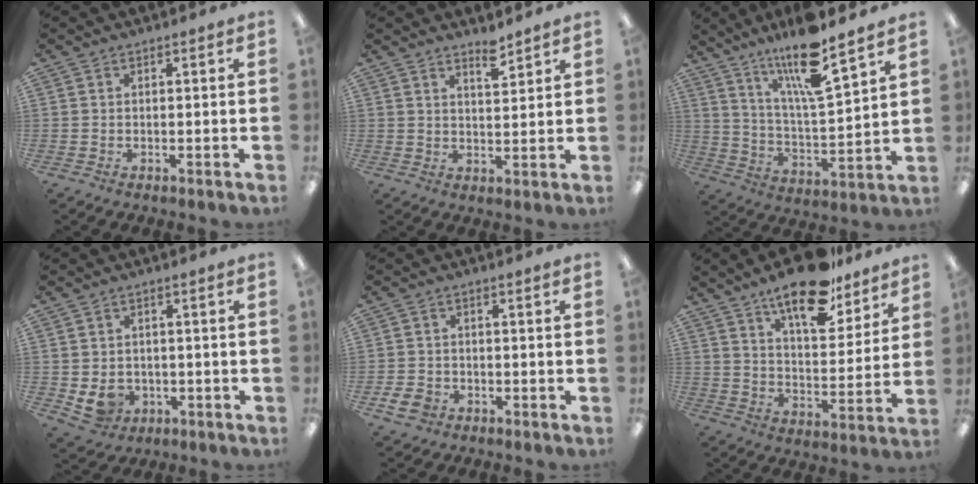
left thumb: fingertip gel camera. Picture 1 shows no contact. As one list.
[{"total": 4.4, "force": [3.9, 0.9, 2.0], "torque": [-0.016, -0.031, 0.063]}, {"total": 16.1, "force": [12.4, 2.2, 10.0], "torque": [-0.187, -0.072, 0.203]}, {"total": 4.7, "force": [-0.9, 4.2, 2.1], "torque": [-0.042, 0.004, -0.014]}, {"total": 3.9, "force": [-2.1, 2.8, 1.7], "torque": [-0.039, 0.007, -0.040]}, {"total": 17.0, "force": [13.1, 6.1, 9.0], "torque": [-0.134, -0.080, 0.221]}]